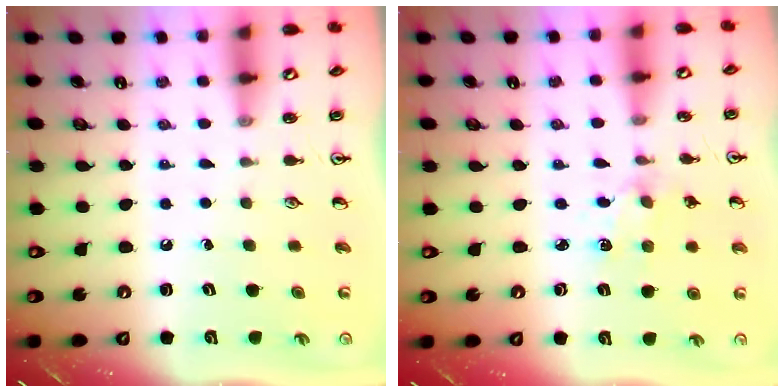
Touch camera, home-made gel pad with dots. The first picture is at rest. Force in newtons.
{"total": 2.7, "press": 2.7, "slide": 0.4}